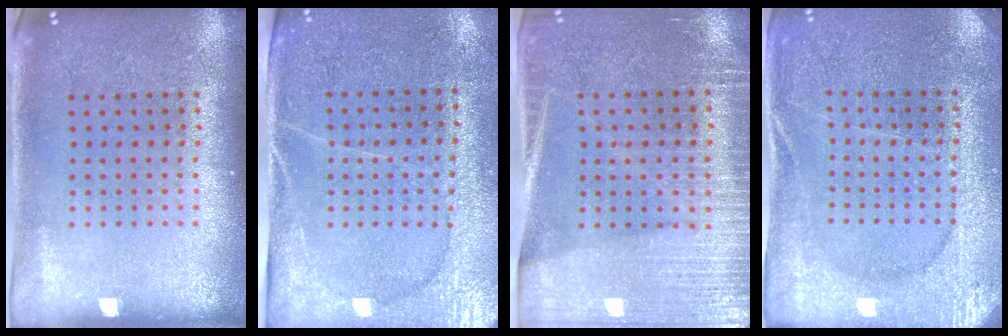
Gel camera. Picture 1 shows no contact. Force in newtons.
{"total": 2.9, "press": 2.7, "slide": 1.2}
{"total": 3.5, "press": 3.1, "slide": 1.7}
{"total": 2.9, "press": 2.9, "slide": 0.3}